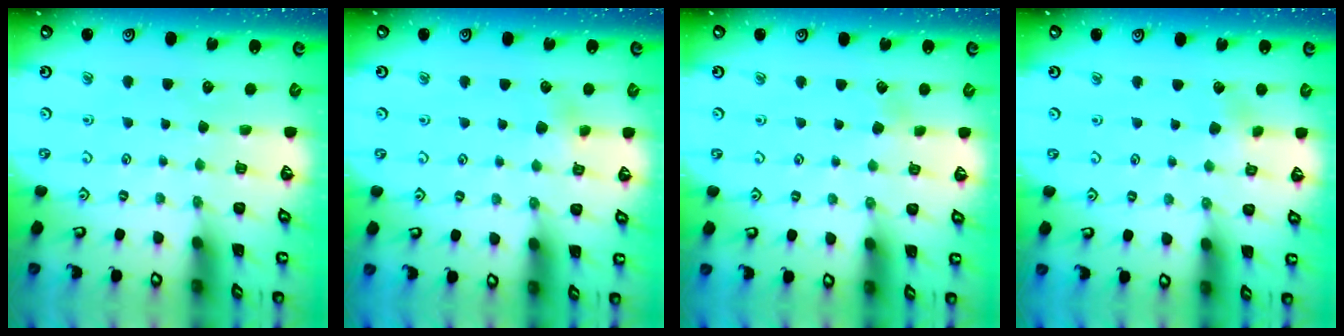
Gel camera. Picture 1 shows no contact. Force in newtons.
{"total": 4.2, "press": 4.2, "slide": 0.6}
{"total": 2.7, "press": 2.7, "slide": 0.4}
{"total": 2.5, "press": 2.5, "slide": 0.4}